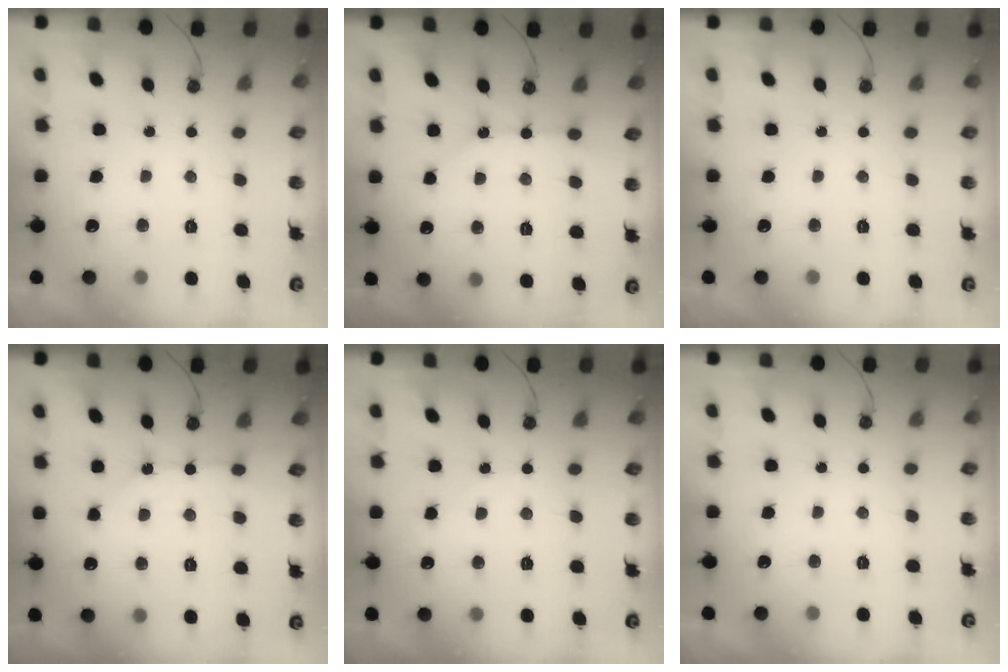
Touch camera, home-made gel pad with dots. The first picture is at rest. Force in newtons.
{"total": 2.7, "press": 2.7, "slide": 0.2}
{"total": 0.0}
{"total": 2.2, "press": 2.2, "slide": 0.4}
{"total": 4.5, "press": 4.4, "slide": 0.8}
{"total": 0.0}